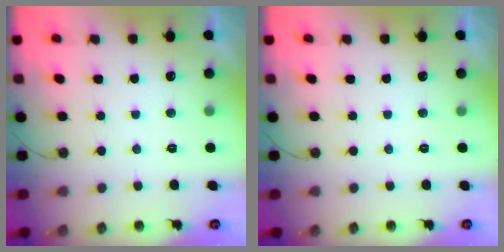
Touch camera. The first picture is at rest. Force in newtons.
{"total": 0.0}